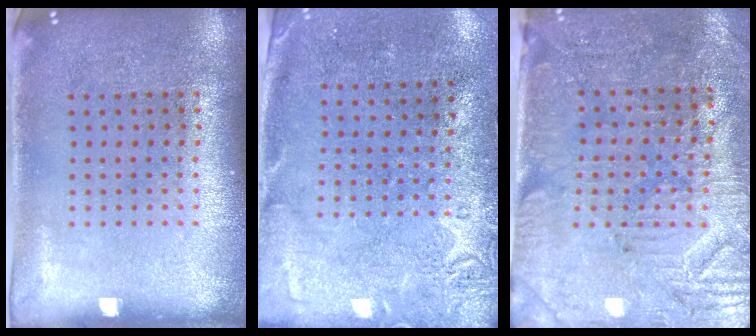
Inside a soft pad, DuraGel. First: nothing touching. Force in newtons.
{"total": 2.7, "press": 2.2, "slide": 1.7}
{"total": 3.3, "press": 3.0, "slide": 1.3}